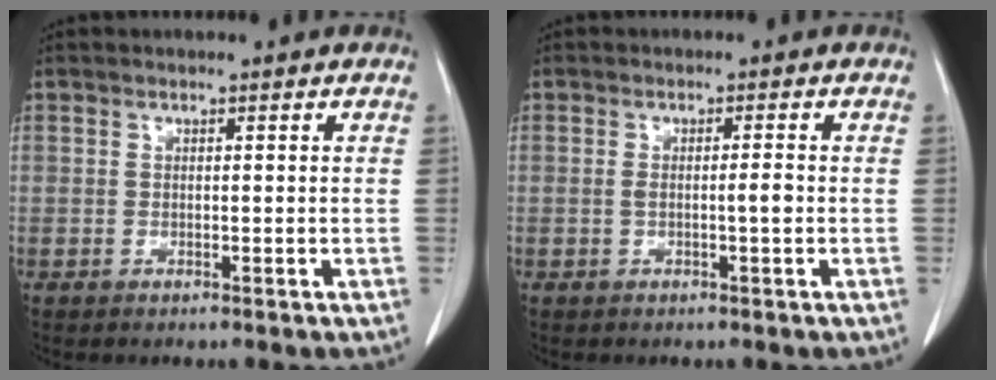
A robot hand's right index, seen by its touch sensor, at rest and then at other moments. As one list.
[{"total": 2.1, "force": [-0.3, 0.1, 2.0], "torque": [-0.036, 0.000, -0.005]}]